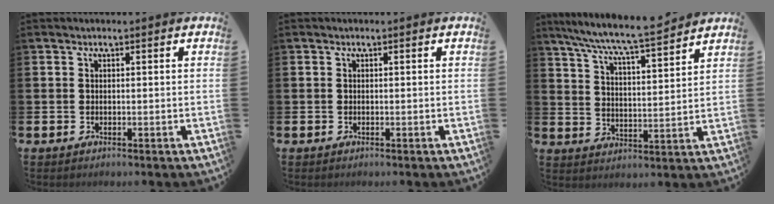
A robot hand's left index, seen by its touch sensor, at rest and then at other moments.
{"total": 0.0}
{"total": 7.8, "force": [7.4, -0.1, 2.4], "torque": [-0.077, -0.052, 0.129]}